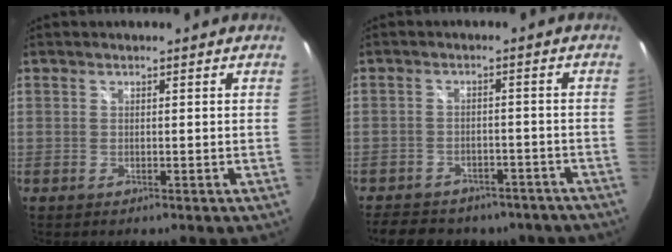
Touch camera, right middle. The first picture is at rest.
{"total": 16.1, "force": [-12.7, 7.7, 6.3], "torque": [-0.140, 0.008, -0.158]}